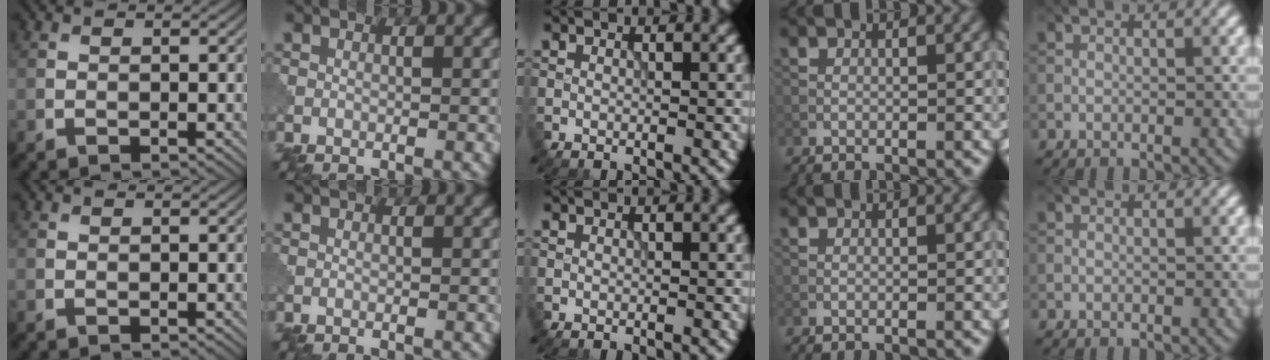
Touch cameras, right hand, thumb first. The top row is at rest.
{}